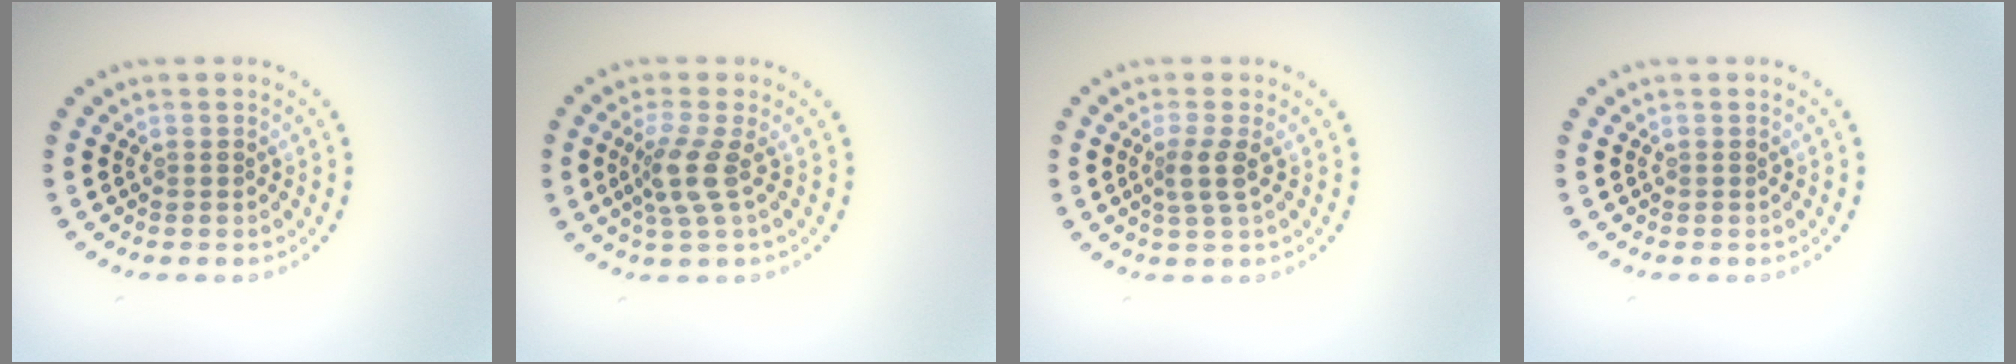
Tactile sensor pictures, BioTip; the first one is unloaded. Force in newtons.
{"total": 2.8, "press": 2.2, "slide": 1.8}
{"total": 1.8, "press": 1.5, "slide": 1.1}
{"total": 0.0}